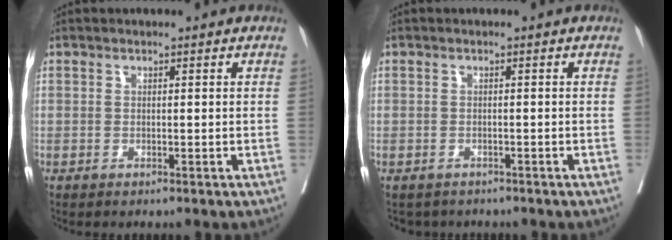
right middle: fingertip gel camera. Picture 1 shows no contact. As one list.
[{"total": 2.8, "force": [-2.4, 1.4, 0.0], "torque": [-0.001, 0.000, -0.035]}]